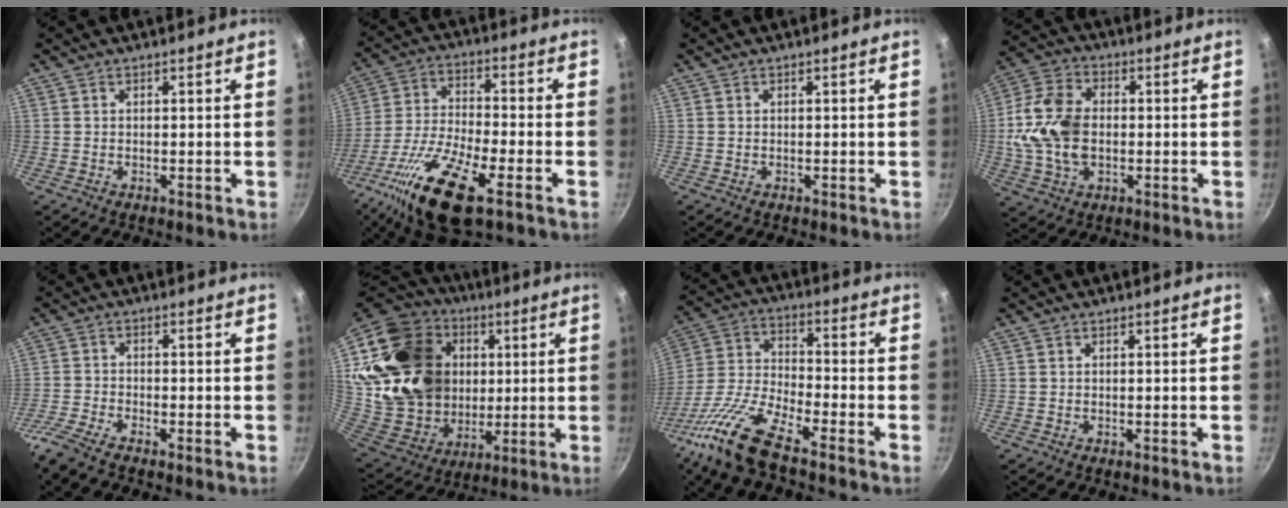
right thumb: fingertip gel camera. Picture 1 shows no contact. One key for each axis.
{"total": 17.1, "fx": -8.6, "fy": 4.9, "fz": 13.9, "tx": -0.264, "ty": 0.021, "tz": -0.171}
{"total": 0.0}
{"total": 13.5, "fx": -0.6, "fy": 9.2, "fz": 9.9, "tx": -0.184, "ty": 0.015, "tz": -0.021}
{"total": 4.8, "fx": -4.0, "fy": 0.6, "fz": 2.7, "tx": -0.078, "ty": 0.015, "tz": -0.091}
{"total": 30.3, "fx": 6.3, "fy": 24.0, "fz": 17.4, "tx": -0.303, "ty": 0.011, "tz": 0.136}
{"total": 15.0, "fx": -10.3, "fy": 3.7, "fz": 10.3, "tx": -0.218, "ty": 0.051, "tz": -0.220}
{"total": 0.0}